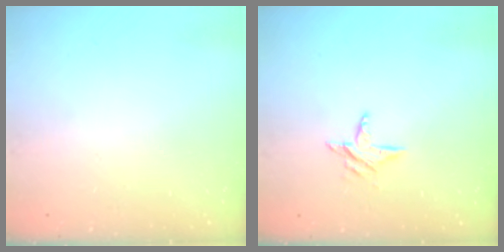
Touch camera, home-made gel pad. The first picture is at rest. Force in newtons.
{"total": 5.4, "press": 5.4, "slide": 0.5}